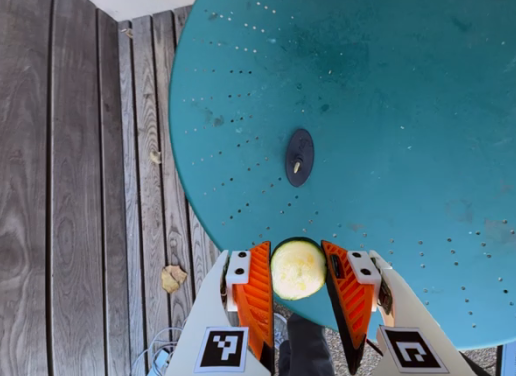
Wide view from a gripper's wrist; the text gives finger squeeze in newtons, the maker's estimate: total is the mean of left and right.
{"total": 10.9, "left": 11.3, "right": 10.5}